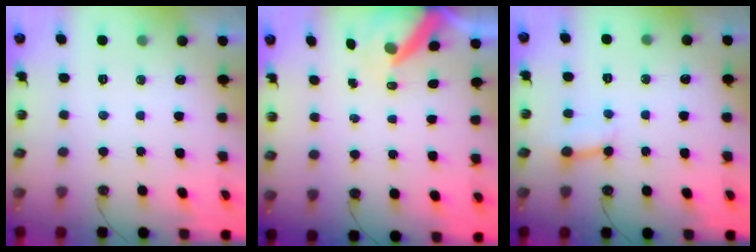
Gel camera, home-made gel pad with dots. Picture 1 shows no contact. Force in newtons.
{"total": 7.1, "press": 7.1, "slide": 1.0}
{"total": 2.5, "press": 2.5, "slide": 0.0}